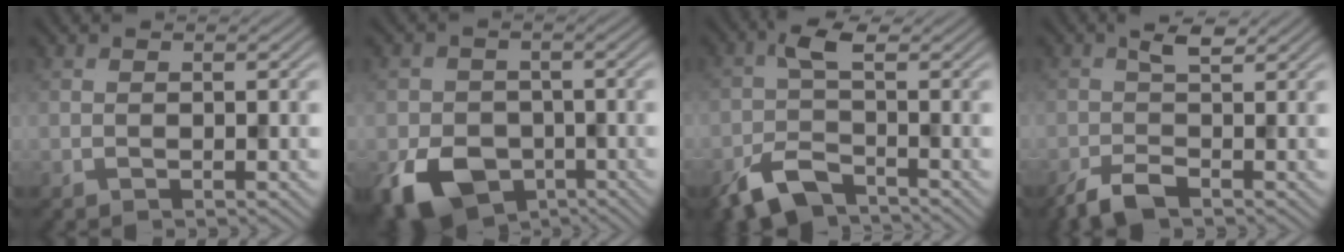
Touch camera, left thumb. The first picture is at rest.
{"total": 9.3, "force": [-4.2, 6.8, 4.8], "torque": [-0.109, -0.028, -0.082]}
{"total": 6.0, "force": [-3.6, 2.6, 4.0], "torque": [-0.080, 0.001, -0.081]}
{"total": 3.6, "force": [-1.6, 1.3, 3.0], "torque": [-0.064, 0.000, -0.038]}